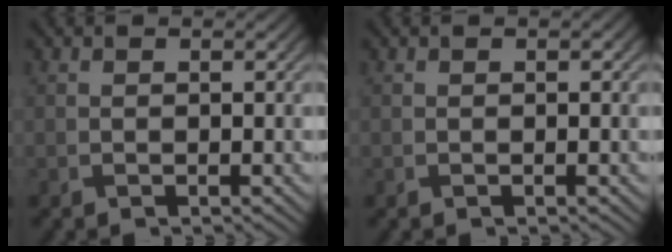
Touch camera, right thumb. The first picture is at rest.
{"total": 0.0}